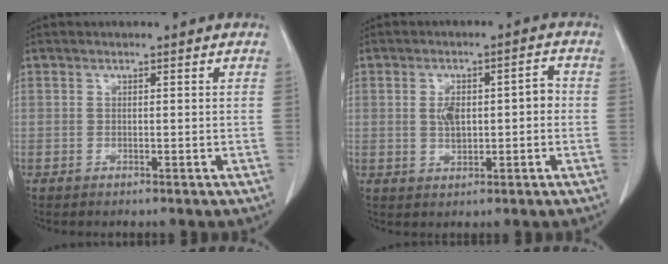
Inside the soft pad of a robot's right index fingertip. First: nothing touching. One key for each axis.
{"total": 5.8, "fx": 0.0, "fy": 2.6, "fz": 5.2, "tx": -0.088, "ty": 0.021, "tz": 0.004}